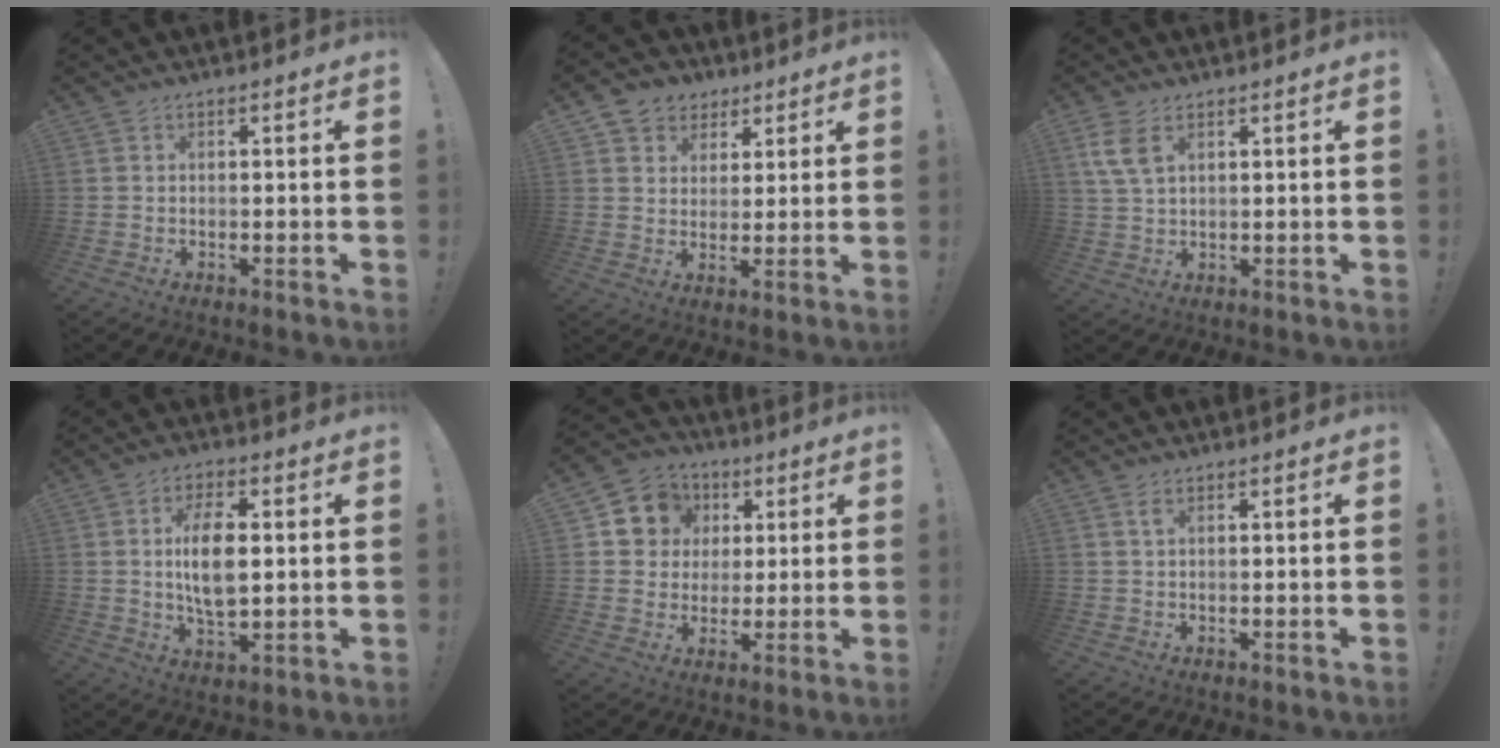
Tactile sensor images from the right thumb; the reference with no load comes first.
{"total": 6.6, "force": [2.8, 6.0, 0.8], "torque": [-0.007, -0.018, 0.057]}
{"total": 6.4, "force": [3.1, 3.4, 4.5], "torque": [-0.091, -0.009, 0.059]}
{"total": 11.3, "force": [1.3, 5.7, 9.6], "torque": [-0.176, -0.003, 0.019]}
{"total": 10.0, "force": [2.5, 9.3, 2.6], "torque": [-0.037, -0.003, 0.054]}
{"total": 1.5, "force": [0.5, 0.2, 1.4], "torque": [-0.022, -0.001, 0.006]}